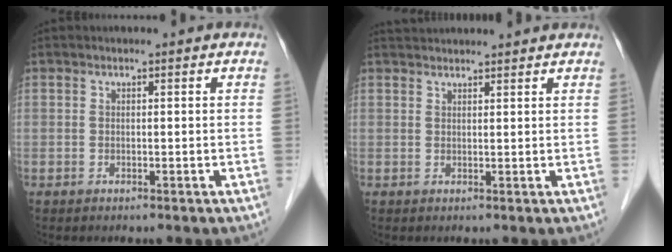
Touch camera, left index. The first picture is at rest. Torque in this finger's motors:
{"motor_torque": [-0.84, -1.30, 0.06, 0.05]}